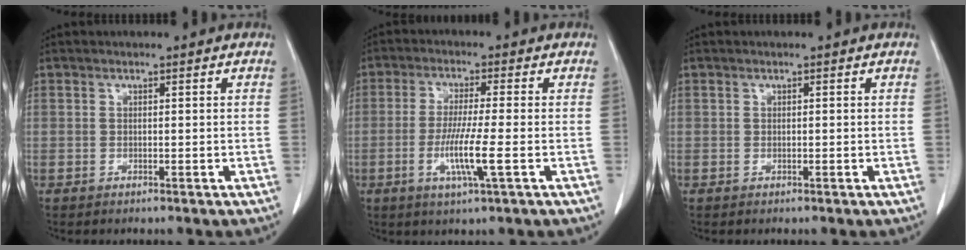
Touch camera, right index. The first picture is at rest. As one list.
[{"total": 6.9, "force": [-1.9, -0.4, 6.7], "torque": [-0.128, -0.016, -0.037]}, {"total": 0.0}]